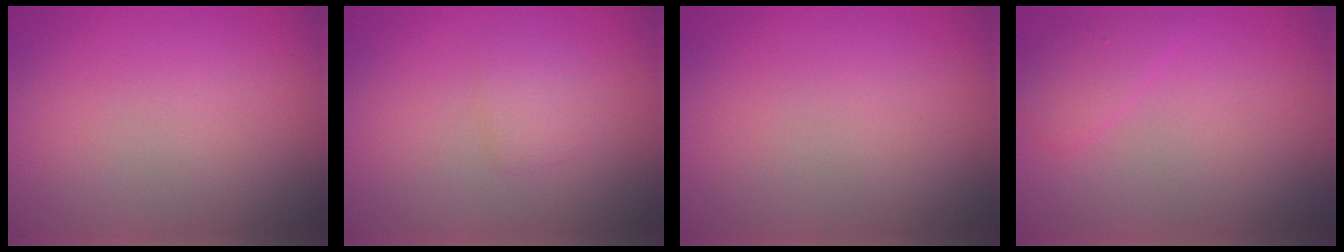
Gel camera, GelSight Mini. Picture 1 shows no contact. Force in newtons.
{"total": 1.3, "press": 1.3, "slide": 0.0}
{"total": 0.0}
{"total": 1.5, "press": 1.5, "slide": 0.1}